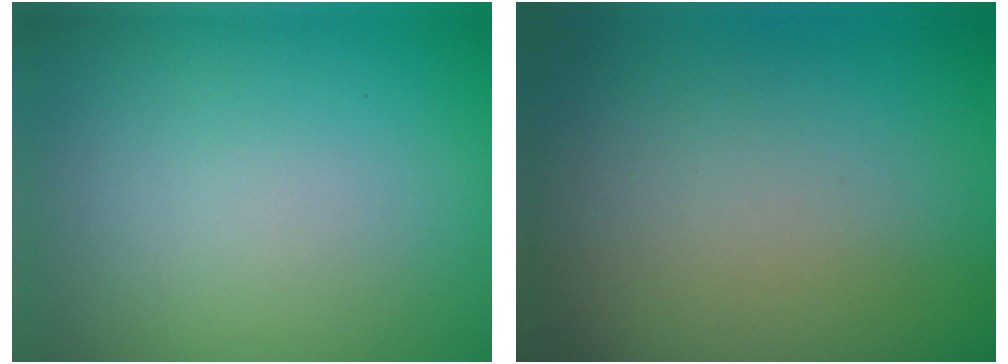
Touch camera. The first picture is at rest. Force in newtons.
{"total": 0.0}